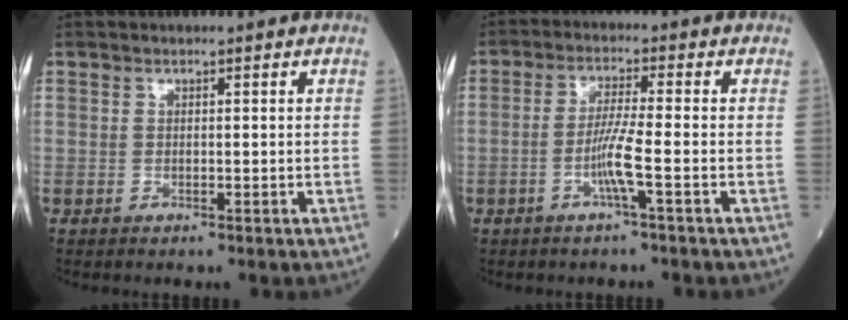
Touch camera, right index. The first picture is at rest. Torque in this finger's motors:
{"motor_torque": [0.12, -0.12, 0.06, 0.05]}